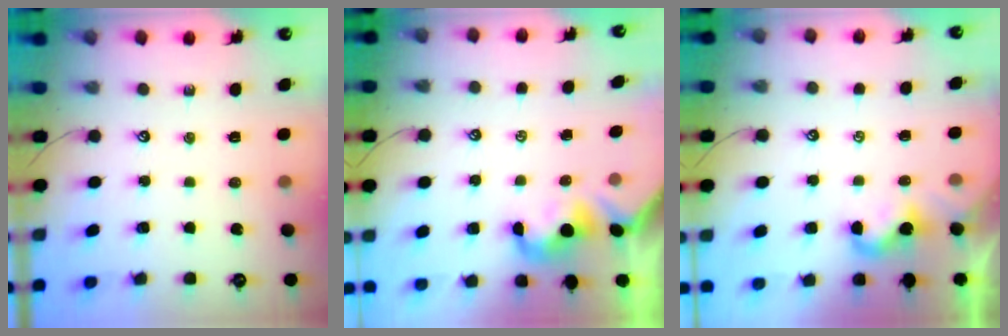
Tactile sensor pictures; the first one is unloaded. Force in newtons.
{"total": 1.0, "press": 0.9, "slide": 0.4}
{"total": 2.1, "press": 2.0, "slide": 0.4}